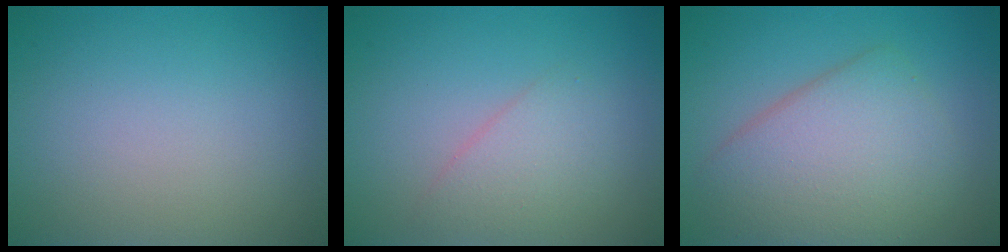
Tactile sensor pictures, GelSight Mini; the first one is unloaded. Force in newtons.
{"total": 2.3, "press": 2.3, "slide": 0.2}
{"total": 6.6, "press": 6.6, "slide": 0.1}